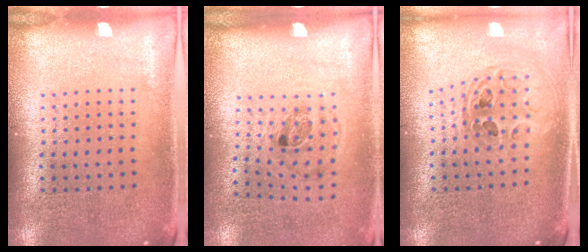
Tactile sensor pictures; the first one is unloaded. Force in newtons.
{"total": 1.1, "press": 0.7, "slide": 0.9}
{"total": 1.0, "press": 1.0, "slide": 0.2}